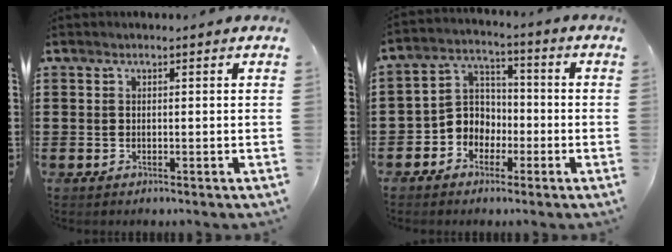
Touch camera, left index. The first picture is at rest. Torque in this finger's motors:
{"motor_torque": [1.13, 0.70, 0.43, 0.03]}